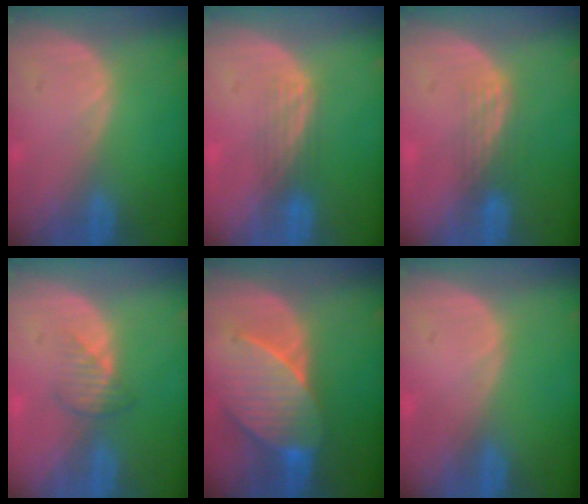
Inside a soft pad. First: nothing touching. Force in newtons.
{"total": 2.7, "press": 2.6, "slide": 0.8}
{"total": 3.2, "press": 2.6, "slide": 1.8}
{"total": 2.5, "press": 2.5, "slide": 0.3}
{"total": 8.1, "press": 8.0, "slide": 0.9}
{"total": 0.0}